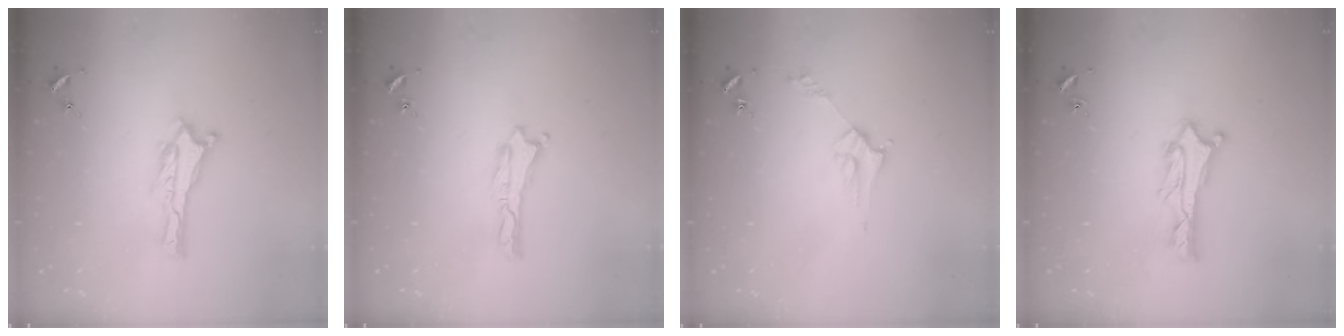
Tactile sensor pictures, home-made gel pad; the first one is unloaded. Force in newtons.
{"total": 0.0}
{"total": 2.8, "press": 2.8, "slide": 0.3}
{"total": 1.2, "press": 1.1, "slide": 0.1}